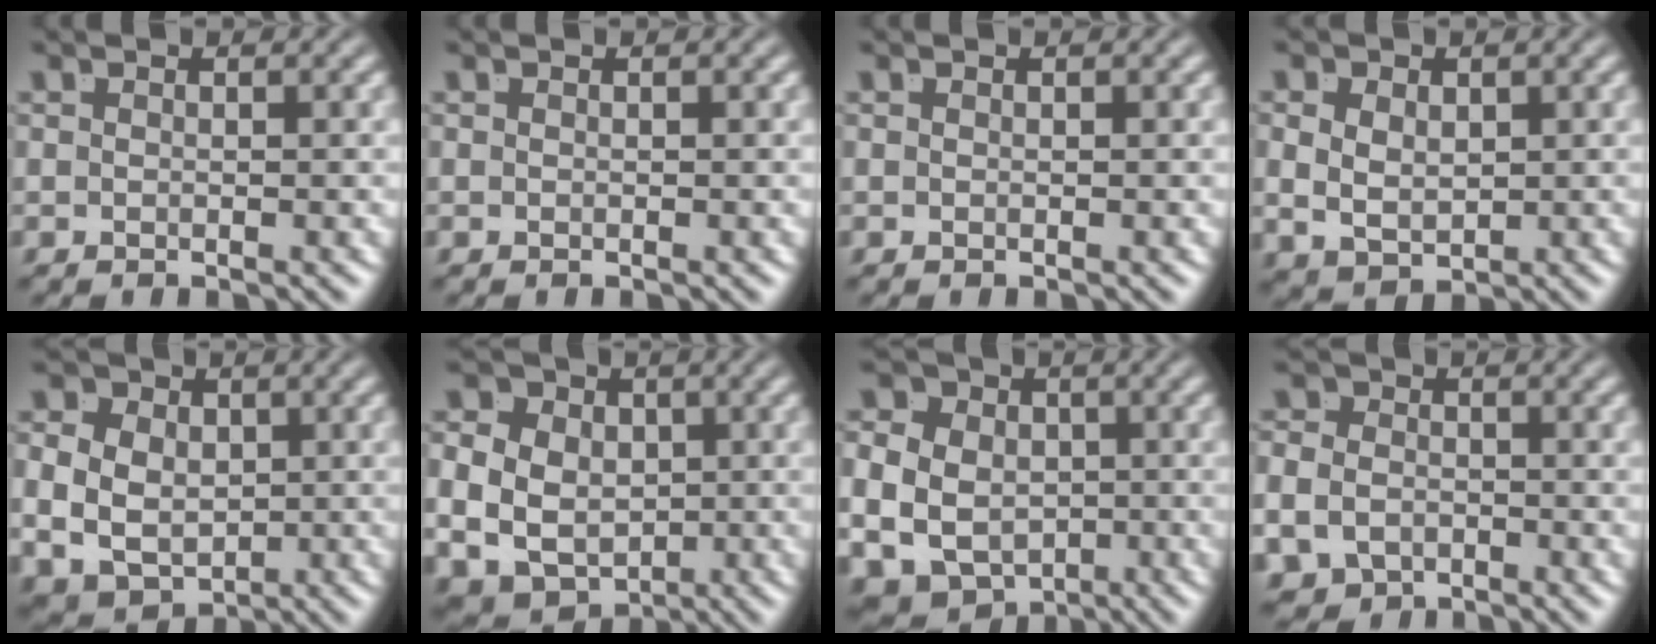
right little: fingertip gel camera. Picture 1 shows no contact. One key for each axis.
{"total": 0.0}
{"total": 0.0}
{"total": 4.4, "fx": -0.2, "fy": 3.4, "fz": 2.8, "tx": -0.059, "ty": -0.026, "tz": 0.014}
{"total": 9.0, "fx": -1.5, "fy": 7.8, "fz": 4.4, "tx": -0.101, "ty": -0.045, "tz": -0.013}
{"total": 12.1, "fx": -1.8, "fy": 10.5, "fz": 5.7, "tx": -0.123, "ty": -0.053, "tz": -0.021}
{"total": 13.1, "fx": -2.8, "fy": 11.5, "fz": 5.7, "tx": -0.123, "ty": -0.053, "tz": -0.041}
{"total": 5.4, "fx": -2.4, "fy": 4.5, "fz": 1.9, "tx": -0.049, "ty": -0.029, "tz": -0.037}